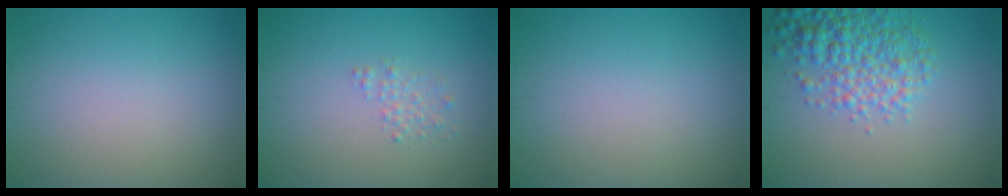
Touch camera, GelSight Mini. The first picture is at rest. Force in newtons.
{"total": 1.2, "press": 1.2, "slide": 0.0}
{"total": 0.0}
{"total": 5.3, "press": 5.3, "slide": 0.1}